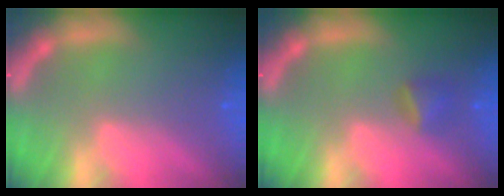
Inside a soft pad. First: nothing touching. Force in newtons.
{"total": 1.9}